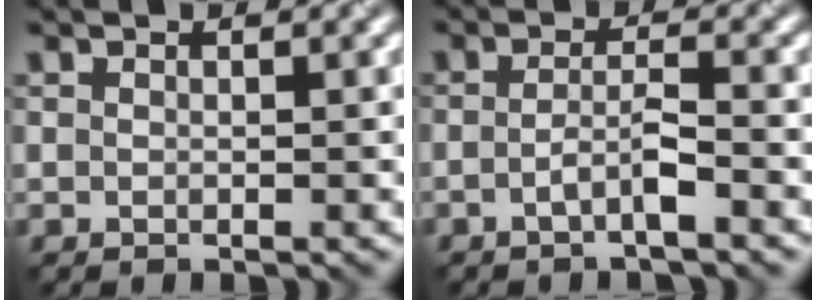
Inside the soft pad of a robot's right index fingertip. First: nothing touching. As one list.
[{"total": 2.3, "force": [-1.5, 0.2, 1.7], "torque": [-0.032, 0.005, -0.032]}]